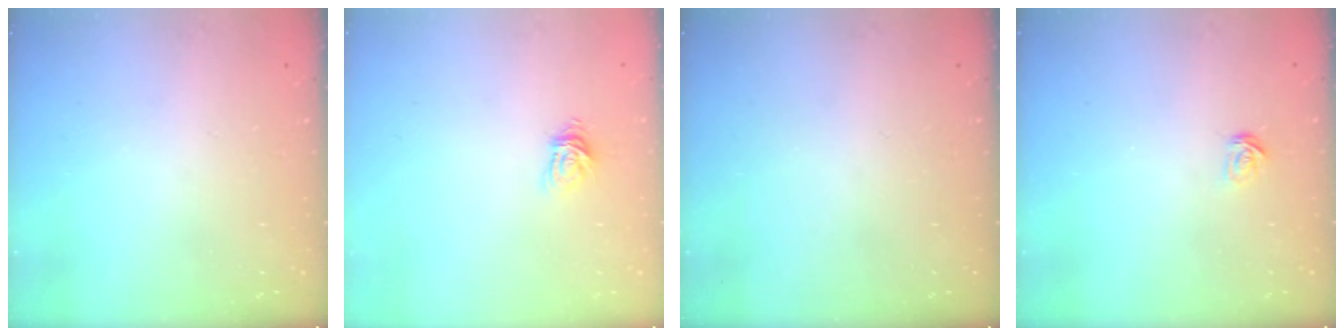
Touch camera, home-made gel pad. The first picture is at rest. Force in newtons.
{"total": 4.7, "press": 4.7, "slide": 0.4}
{"total": 0.0}
{"total": 2.1, "press": 2.1, "slide": 0.1}